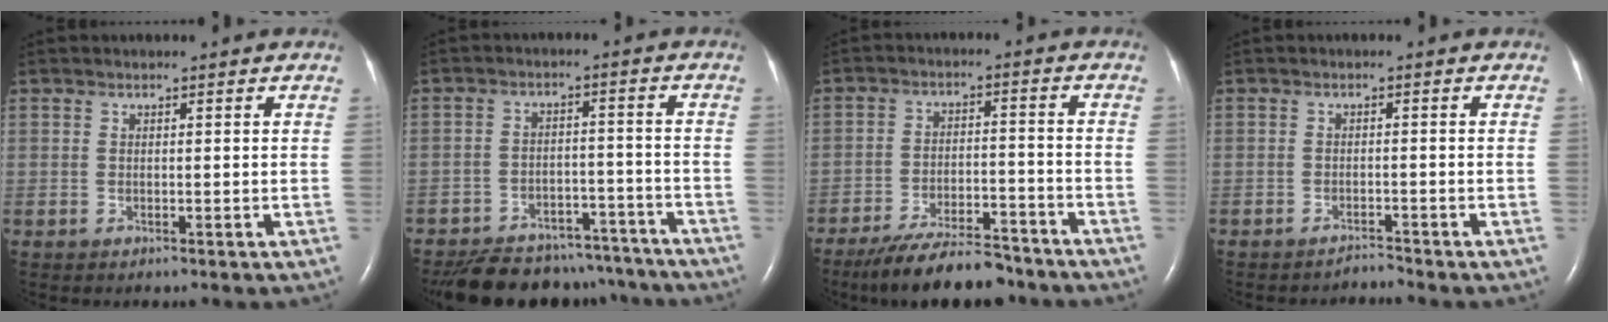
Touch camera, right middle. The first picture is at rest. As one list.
[{"total": 16.5, "force": [-14.4, 6.5, 4.6], "torque": [-0.091, 0.007, -0.195]}, {"total": 12.3, "force": [-10.6, 2.8, 5.6], "torque": [-0.092, -0.004, -0.170]}, {"total": 1.5, "force": [-1.3, -0.2, -0.7], "torque": [0.015, -0.010, -0.020]}]